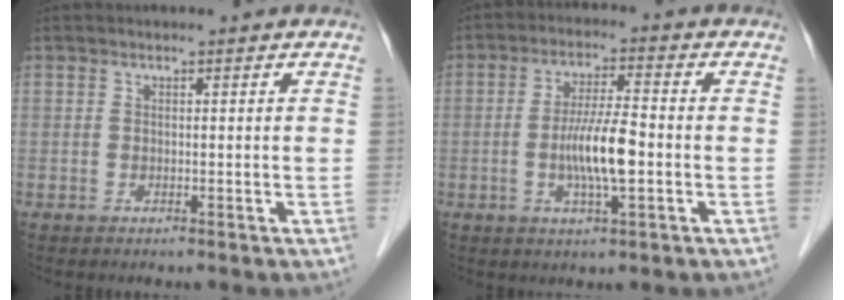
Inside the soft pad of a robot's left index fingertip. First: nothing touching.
{"total": 7.4, "force": [-1.5, 0.9, 7.2], "torque": [-0.142, -0.005, -0.030]}